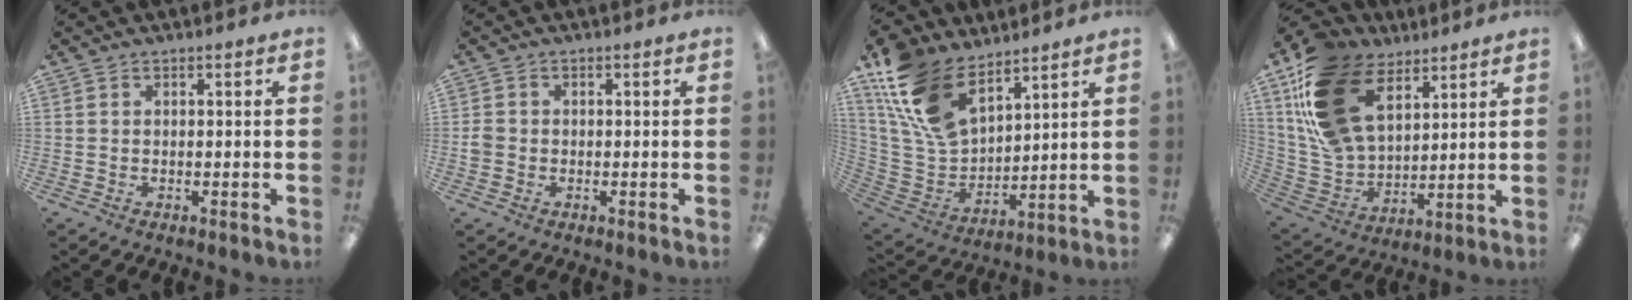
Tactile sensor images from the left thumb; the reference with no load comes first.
{"total": 2.2, "force": [-0.6, 1.9, 0.9], "torque": [-0.016, 0.005, -0.012]}
{"total": 18.1, "force": [11.7, 9.7, 9.8], "torque": [-0.236, -0.054, 0.220]}
{"total": 21.5, "force": [10.9, 13.7, 12.5], "torque": [-0.278, -0.042, 0.205]}